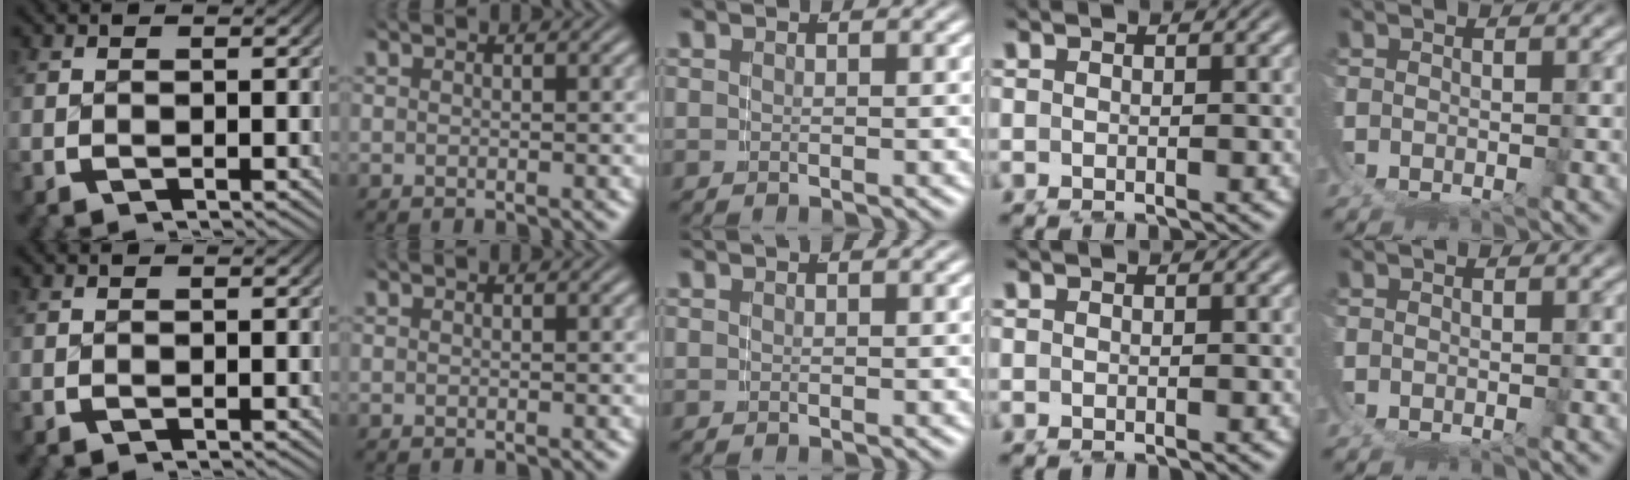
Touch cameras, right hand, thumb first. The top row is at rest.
{}